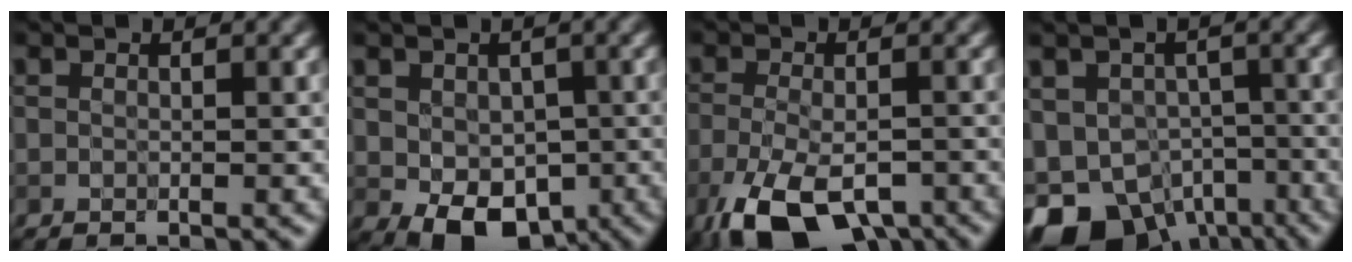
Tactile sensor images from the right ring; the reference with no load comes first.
{"total": 6.8, "force": [-2.2, 4.7, 4.3], "torque": [-0.068, -0.011, -0.032]}
{"total": 9.5, "force": [-5.4, 4.5, 6.4], "torque": [-0.133, -0.033, -0.086]}
{"total": 10.8, "force": [-6.5, 6.9, 5.1], "torque": [-0.091, -0.022, -0.108]}